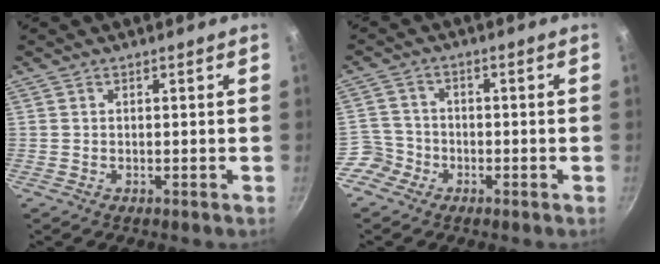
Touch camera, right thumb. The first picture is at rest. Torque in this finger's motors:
{"motor_torque": [-0.12, 0.07, -0.25, 0.07, 0.01]}